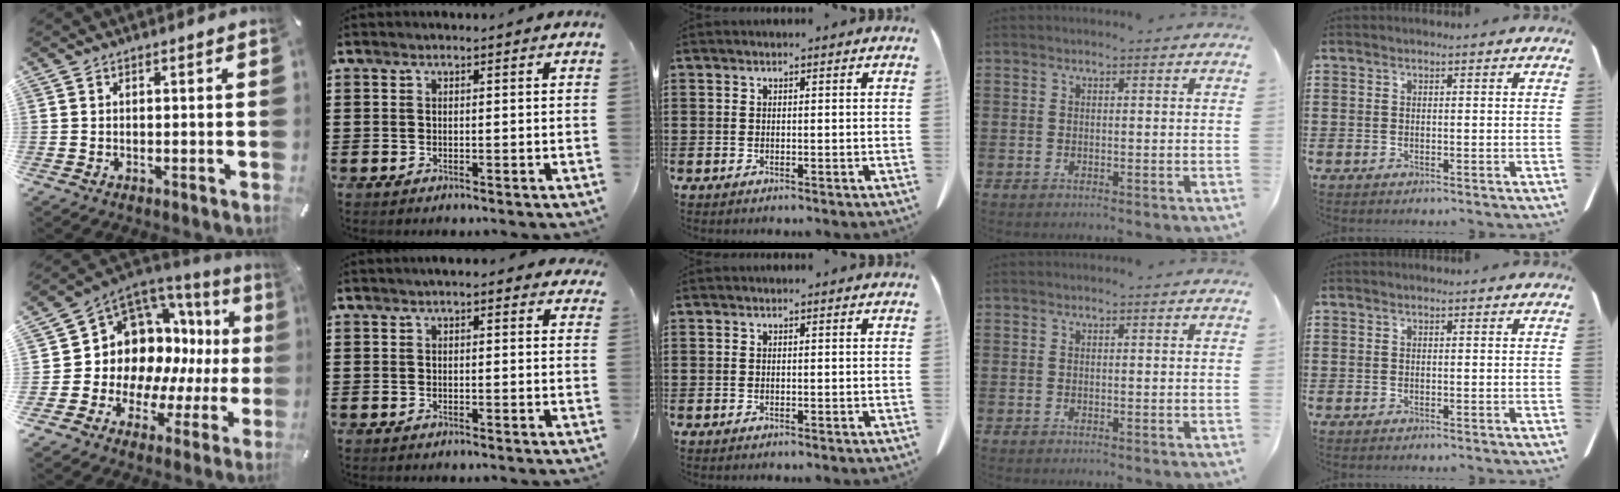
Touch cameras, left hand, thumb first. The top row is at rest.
{"thumb": {"total": 12.3, "force": [4.6, 10.5, 4.4], "torque": [-0.068, -0.076, 0.101]}, "index": {"total": 1.6, "force": [1.1, 0.6, 1.0], "torque": [-0.022, 0.007, 0.020]}}